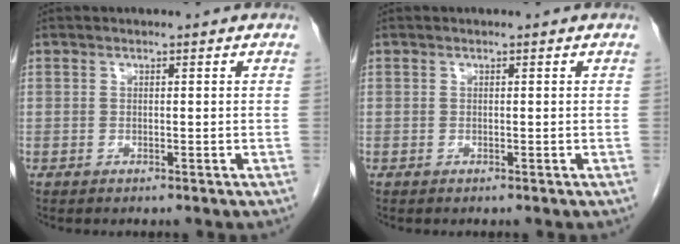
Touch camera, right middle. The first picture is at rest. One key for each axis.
{"total": 0.0}